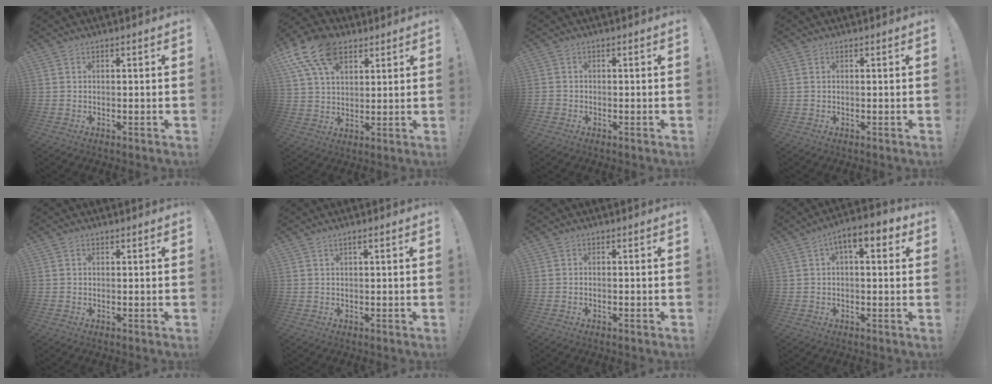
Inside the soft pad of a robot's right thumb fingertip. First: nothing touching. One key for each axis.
{"total": 14.8, "fx": 8.2, "fy": 8.8, "fz": 8.5, "tx": -0.161, "ty": -0.028, "tz": 0.153}
{"total": 1.1, "fx": -0.7, "fy": 0.8, "fz": 0.4, "tx": -0.005, "ty": 0.004, "tz": -0.013}
{"total": 0.5, "fx": 0.3, "fy": 0.3, "fz": 0.4, "tx": -0.008, "ty": 0.000, "tz": 0.006}
{"total": 0.0}
{"total": 1.5, "fx": 0.6, "fy": 0.0, "fz": 1.4, "tx": -0.019, "ty": -0.003, "tz": 0.008}
{"total": 0.5, "fx": -0.3, "fy": 0.3, "fz": 0.3, "tx": -0.005, "ty": 0.001, "tz": -0.006}
{"total": 7.5, "fx": 2.8, "fy": 2.8, "fz": 6.4, "tx": -0.088, "ty": -0.011, "tz": 0.045}